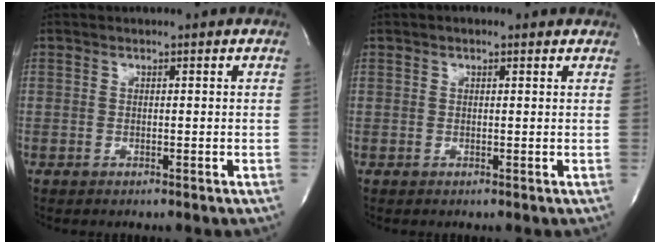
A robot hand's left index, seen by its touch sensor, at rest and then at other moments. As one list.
[{"total": 1.3, "force": [0.8, 0.6, 0.8], "torque": [-0.017, 0.010, 0.008]}]